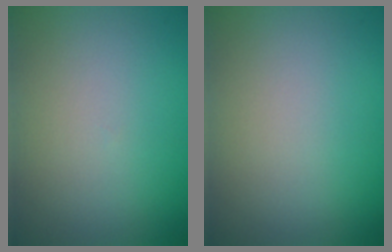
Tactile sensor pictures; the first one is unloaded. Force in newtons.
{"total": 0.0}